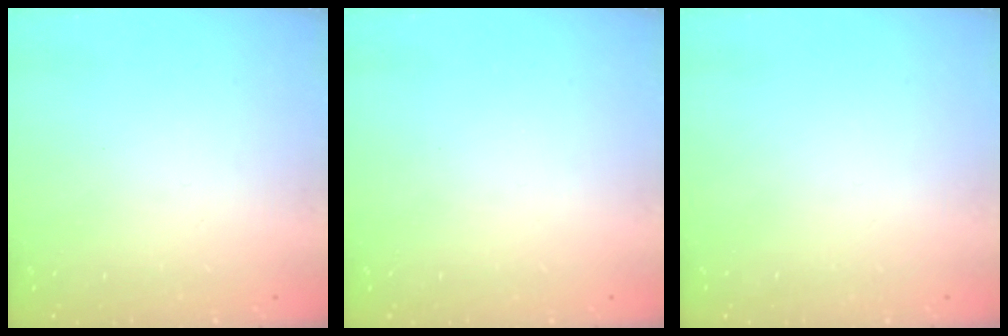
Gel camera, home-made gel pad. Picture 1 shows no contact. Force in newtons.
{"total": 0.0}
{"total": 1.5, "press": 1.5, "slide": 0.1}